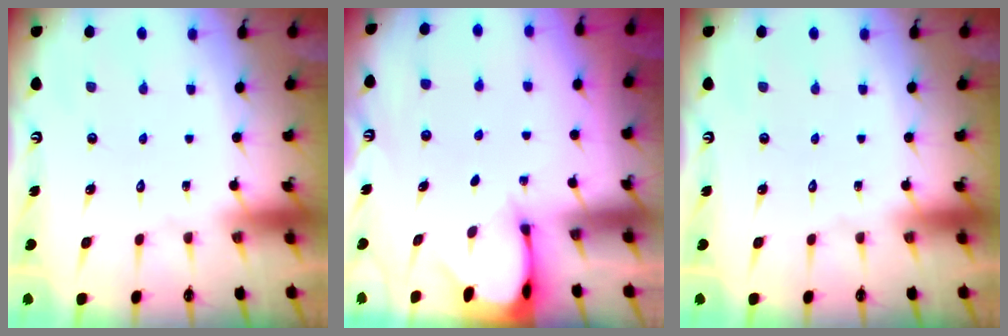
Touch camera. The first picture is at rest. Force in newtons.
{"total": 2.7, "press": 2.7, "slide": 0.3}
{"total": 0.0}